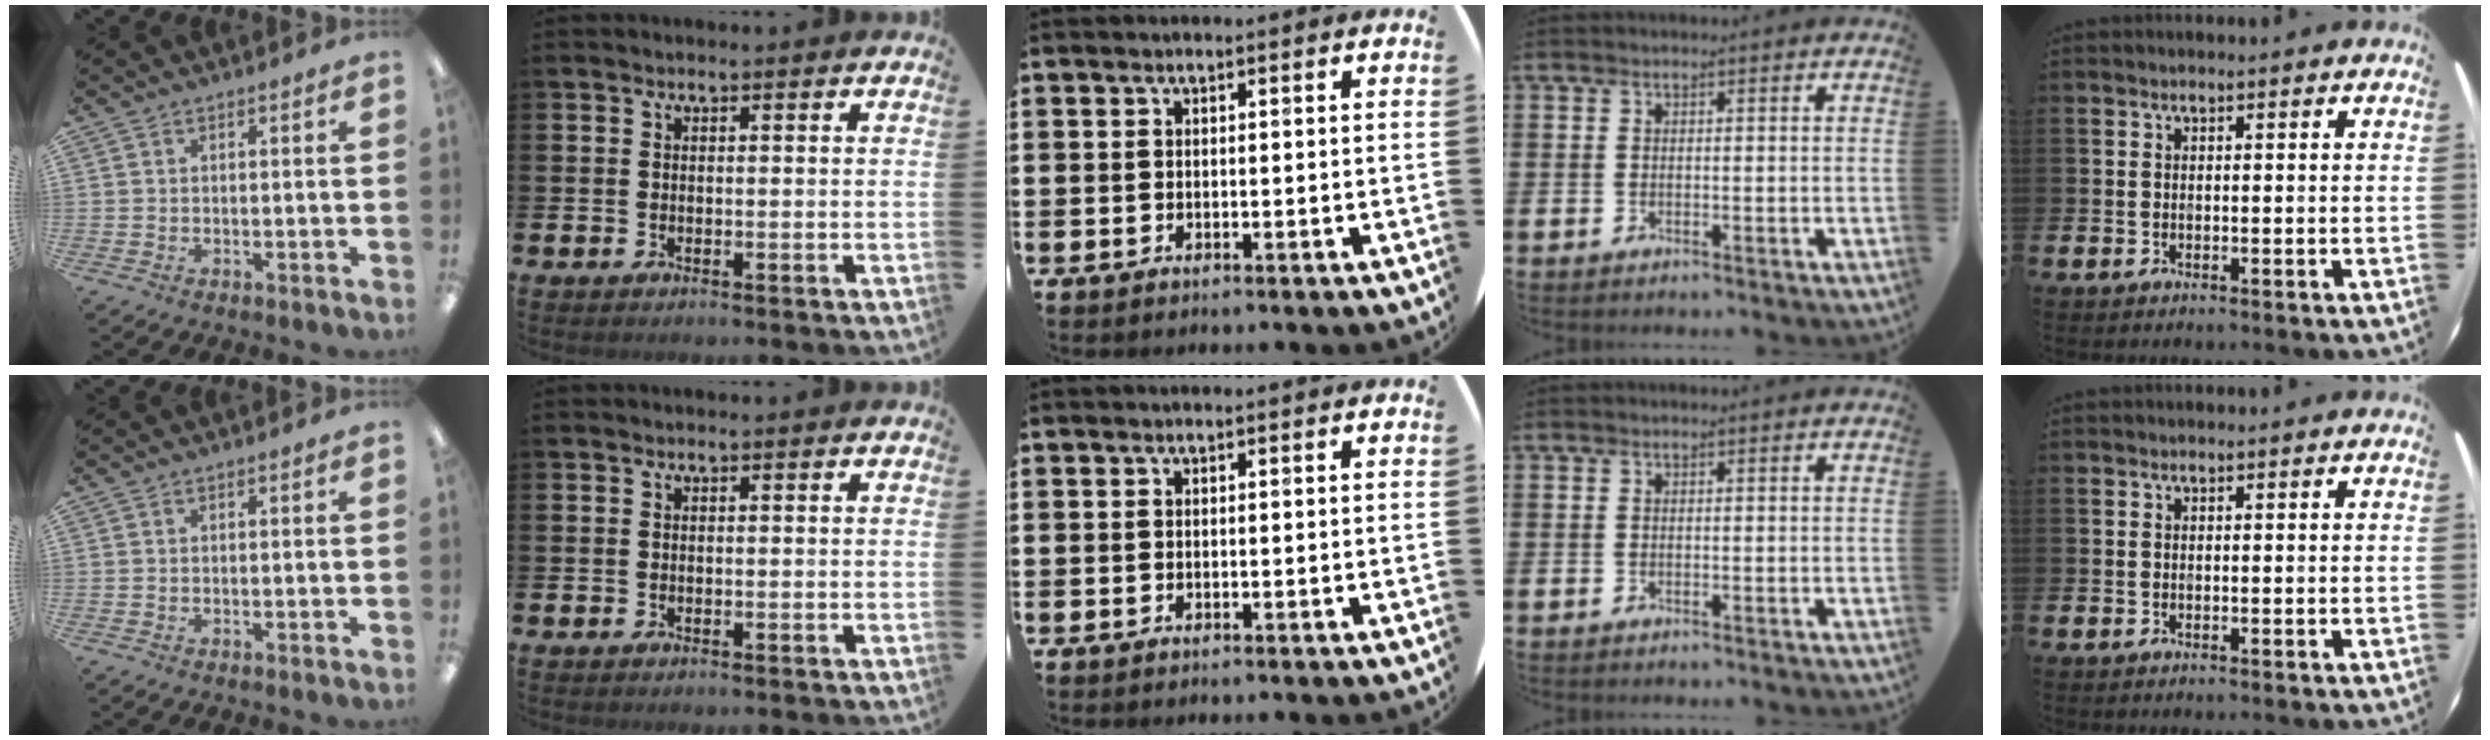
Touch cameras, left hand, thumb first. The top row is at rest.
{}